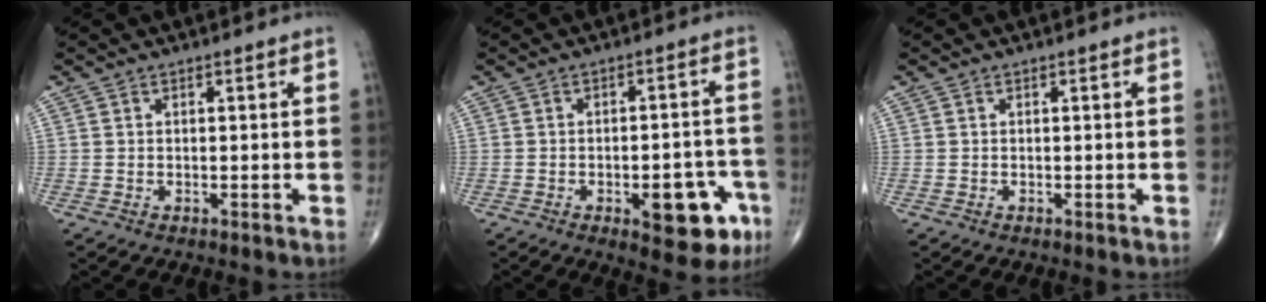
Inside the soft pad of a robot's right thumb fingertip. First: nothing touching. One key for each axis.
{"total": 10.9, "fx": -4.5, "fy": 4.7, "fz": 8.7, "tx": -0.079, "ty": 0.027, "tz": -0.049}
{"total": 0.0}